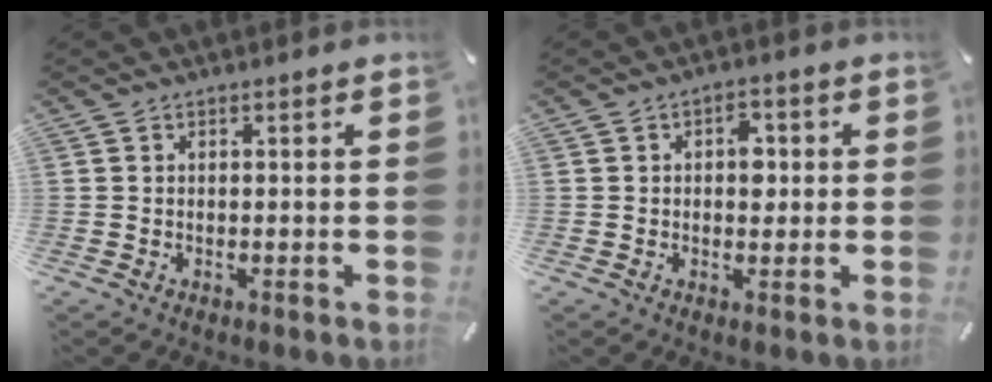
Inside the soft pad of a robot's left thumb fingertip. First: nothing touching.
{"total": 3.9, "force": [0.4, 2.6, 2.9], "torque": [-0.026, -0.002, -0.002]}